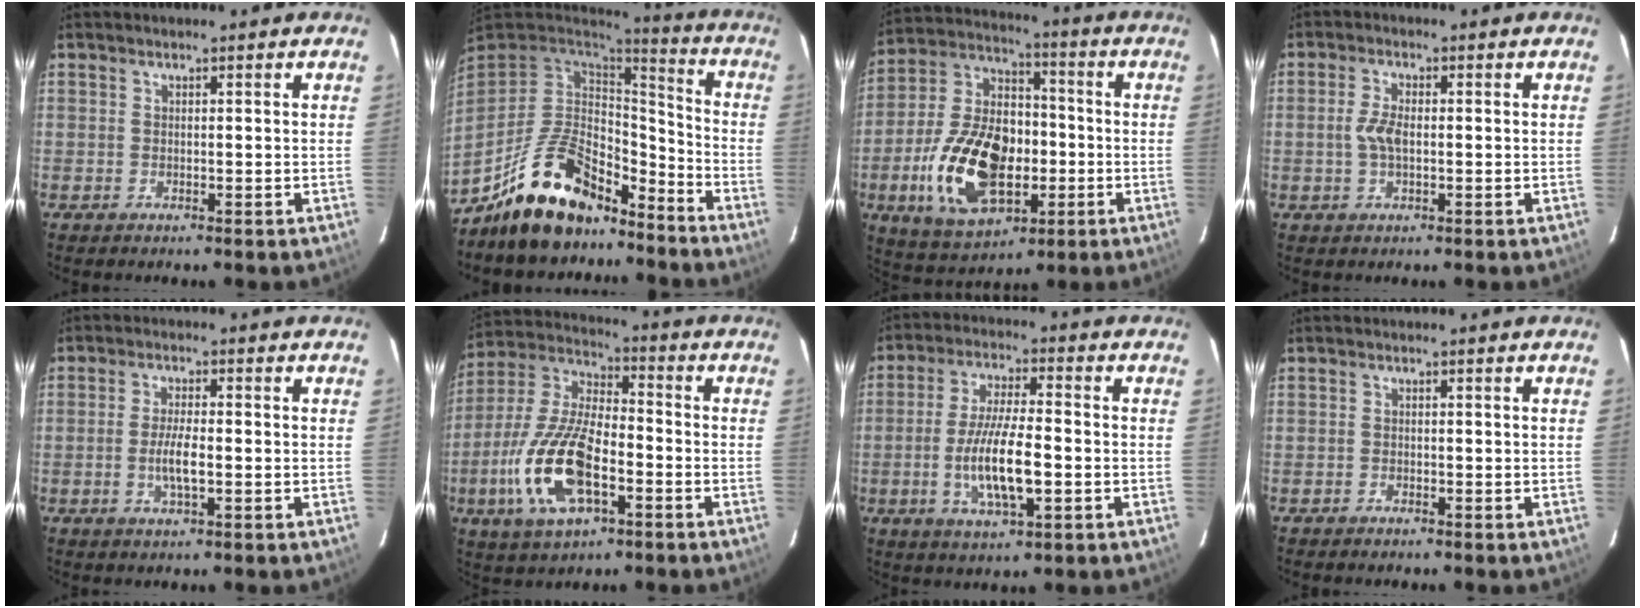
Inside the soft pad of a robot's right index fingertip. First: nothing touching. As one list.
[{"total": 17.4, "force": [-12.4, 7.9, 9.2], "torque": [-0.196, 0.009, -0.201]}, {"total": 20.5, "force": [-5.2, 12.2, 15.6], "torque": [-0.330, 0.009, -0.077]}, {"total": 3.5, "force": [-0.5, 1.6, 3.1], "torque": [-0.070, 0.003, -0.008]}, {"total": 2.9, "force": [-0.8, 0.6, 2.7], "torque": [-0.054, -0.004, -0.013]}, {"total": 18.0, "force": [-6.2, 7.6, 15.0], "torque": [-0.328, -0.009, -0.118]}, {"total": 11.5, "force": [-2.8, 2.8, 10.8], "torque": [-0.211, -0.009, -0.049]}, {"total": 0.9, "force": [-0.9, 0.3, 0.1], "torque": [-0.009, 0.003, -0.016]}]